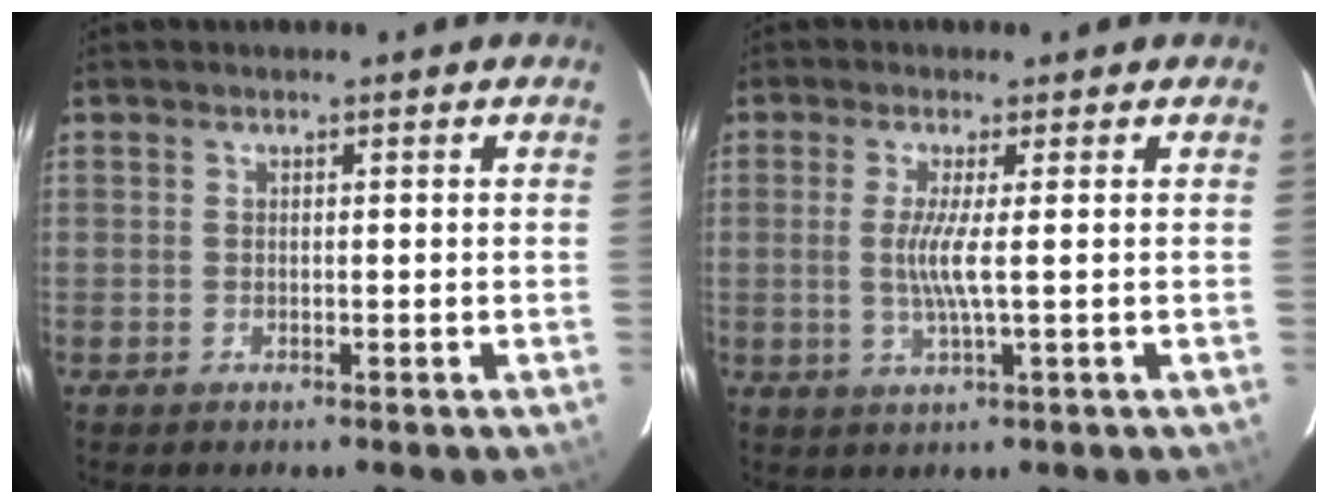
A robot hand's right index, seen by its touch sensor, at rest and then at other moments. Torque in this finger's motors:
{"motor_torque": [0.65, -0.08, 0.47, 0.12]}